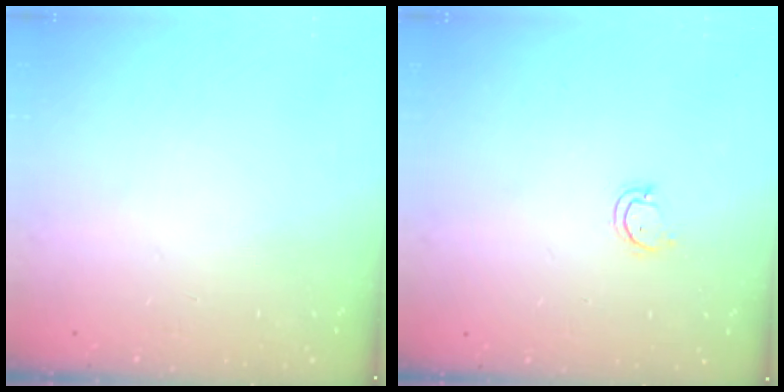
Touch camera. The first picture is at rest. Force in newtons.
{"total": 2.7, "press": 2.6, "slide": 0.3}